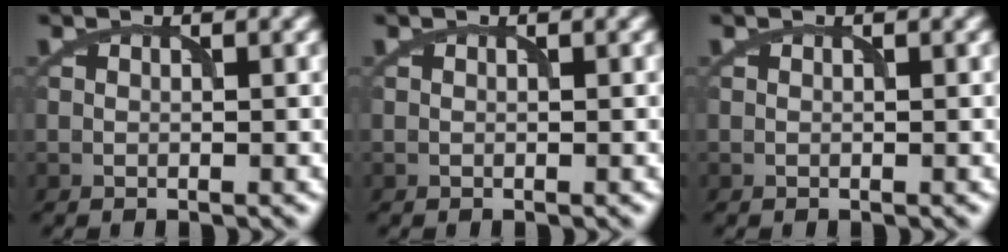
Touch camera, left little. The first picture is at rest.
{"total": 0.0}
{"total": 0.0}